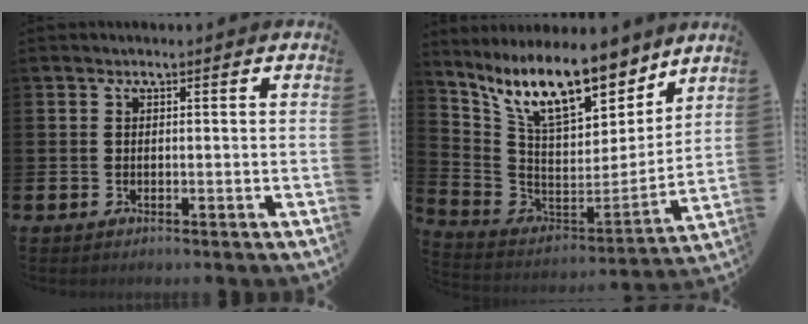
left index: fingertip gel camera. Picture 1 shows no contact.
{"total": 13.8, "force": [10.5, 4.9, 7.5], "torque": [-0.169, -0.060, 0.188]}